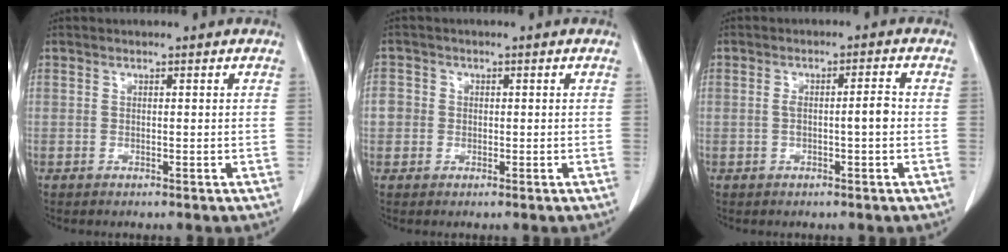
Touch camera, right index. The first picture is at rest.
{"total": 2.9, "force": [-0.2, 2.9, 0.6], "torque": [0.000, 0.012, -0.006]}
{"total": 3.3, "force": [-0.3, 0.5, 3.3], "torque": [-0.057, 0.012, -0.001]}